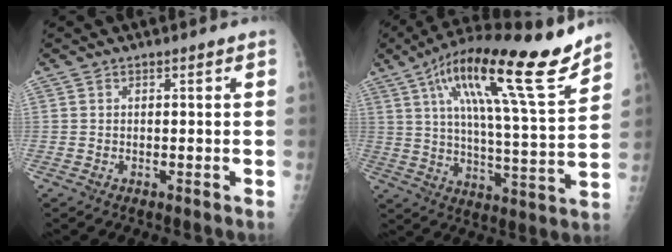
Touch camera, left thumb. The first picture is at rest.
{"total": 21.7, "force": [13.6, 3.3, 16.5], "torque": [-0.245, -0.043, 0.218]}